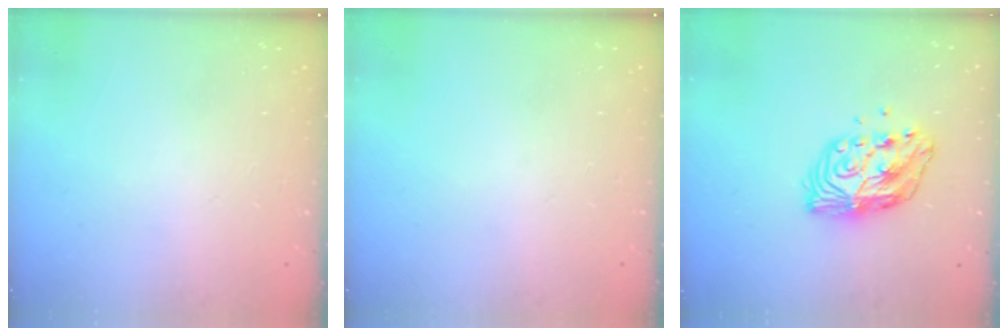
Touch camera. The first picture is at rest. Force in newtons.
{"total": 0.0}
{"total": 11.3, "press": 11.3, "slide": 0.7}